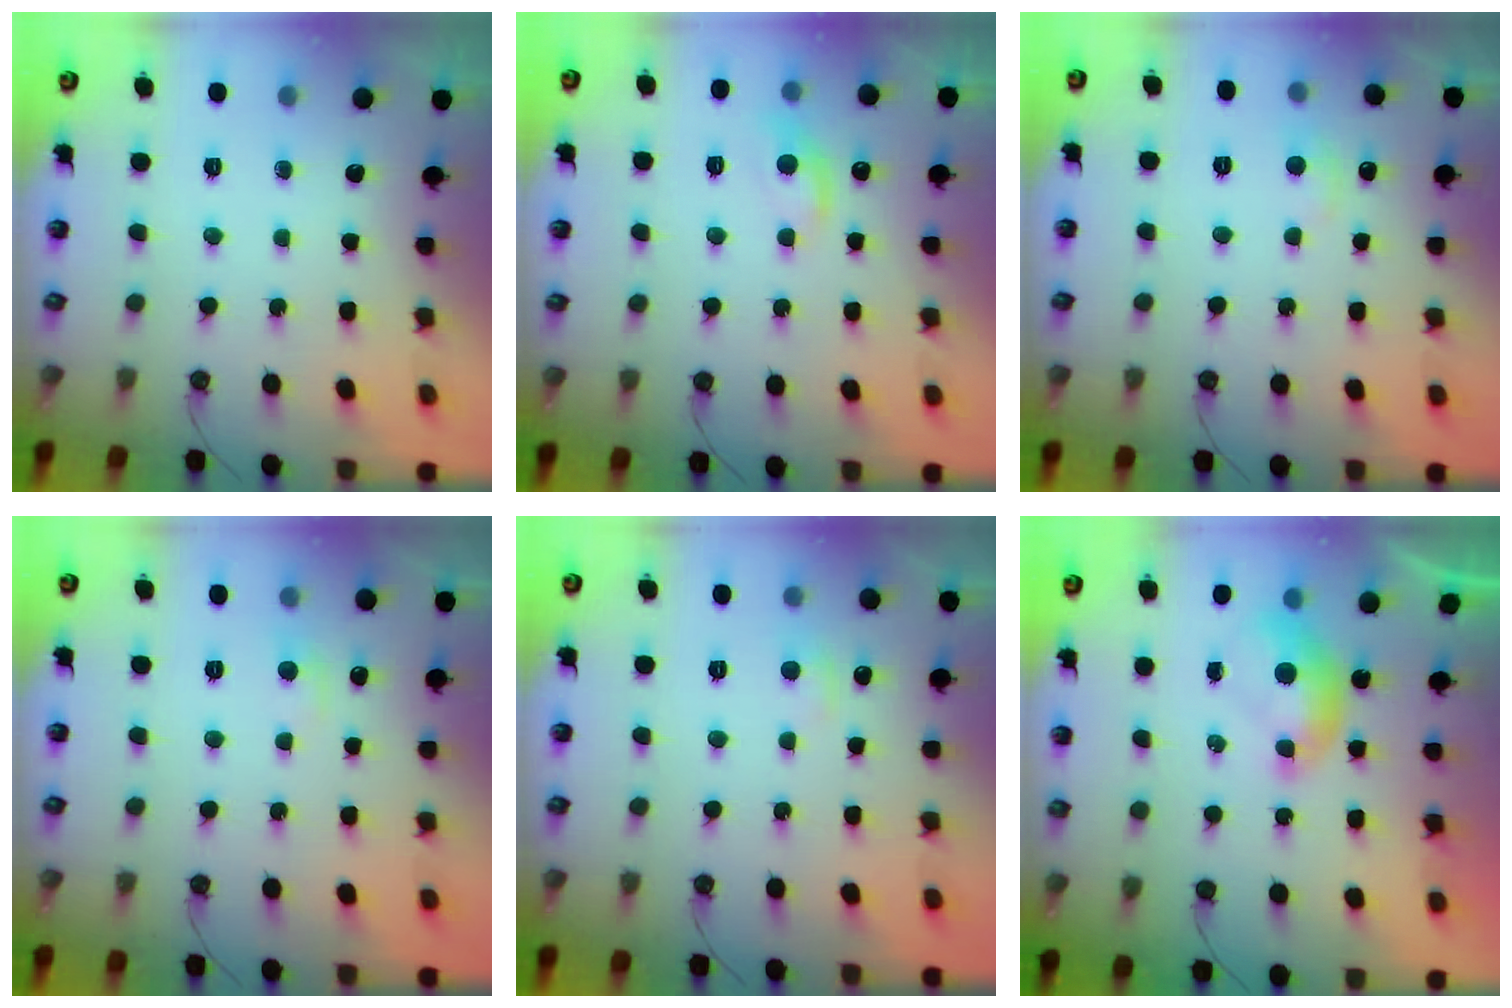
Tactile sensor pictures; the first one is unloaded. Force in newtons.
{"total": 1.6, "press": 1.4, "slide": 0.8}
{"total": 1.8, "press": 1.7, "slide": 0.6}
{"total": 1.1, "press": 0.8, "slide": 0.7}
{"total": 1.2, "press": 0.9, "slide": 0.8}
{"total": 0.6, "press": 0.3, "slide": 0.5}